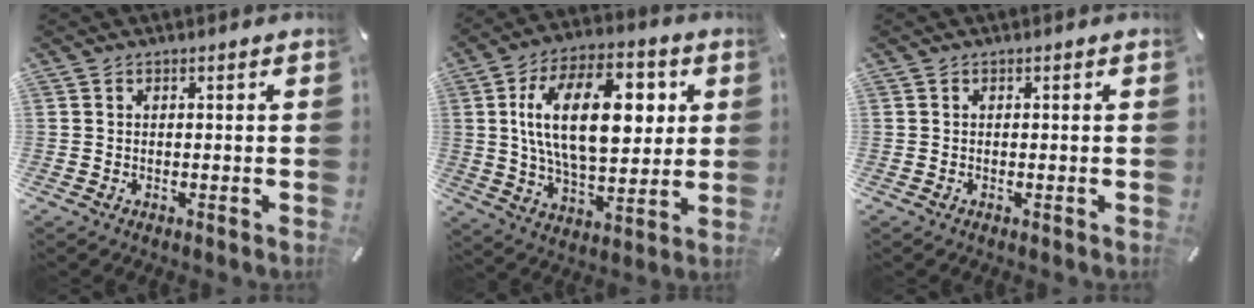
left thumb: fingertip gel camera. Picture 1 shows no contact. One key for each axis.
{"total": 22.2, "fx": 4.8, "fy": 12.1, "fz": 18.0, "tx": -0.316, "ty": 0.008, "tz": 0.073}
{"total": 0.0}